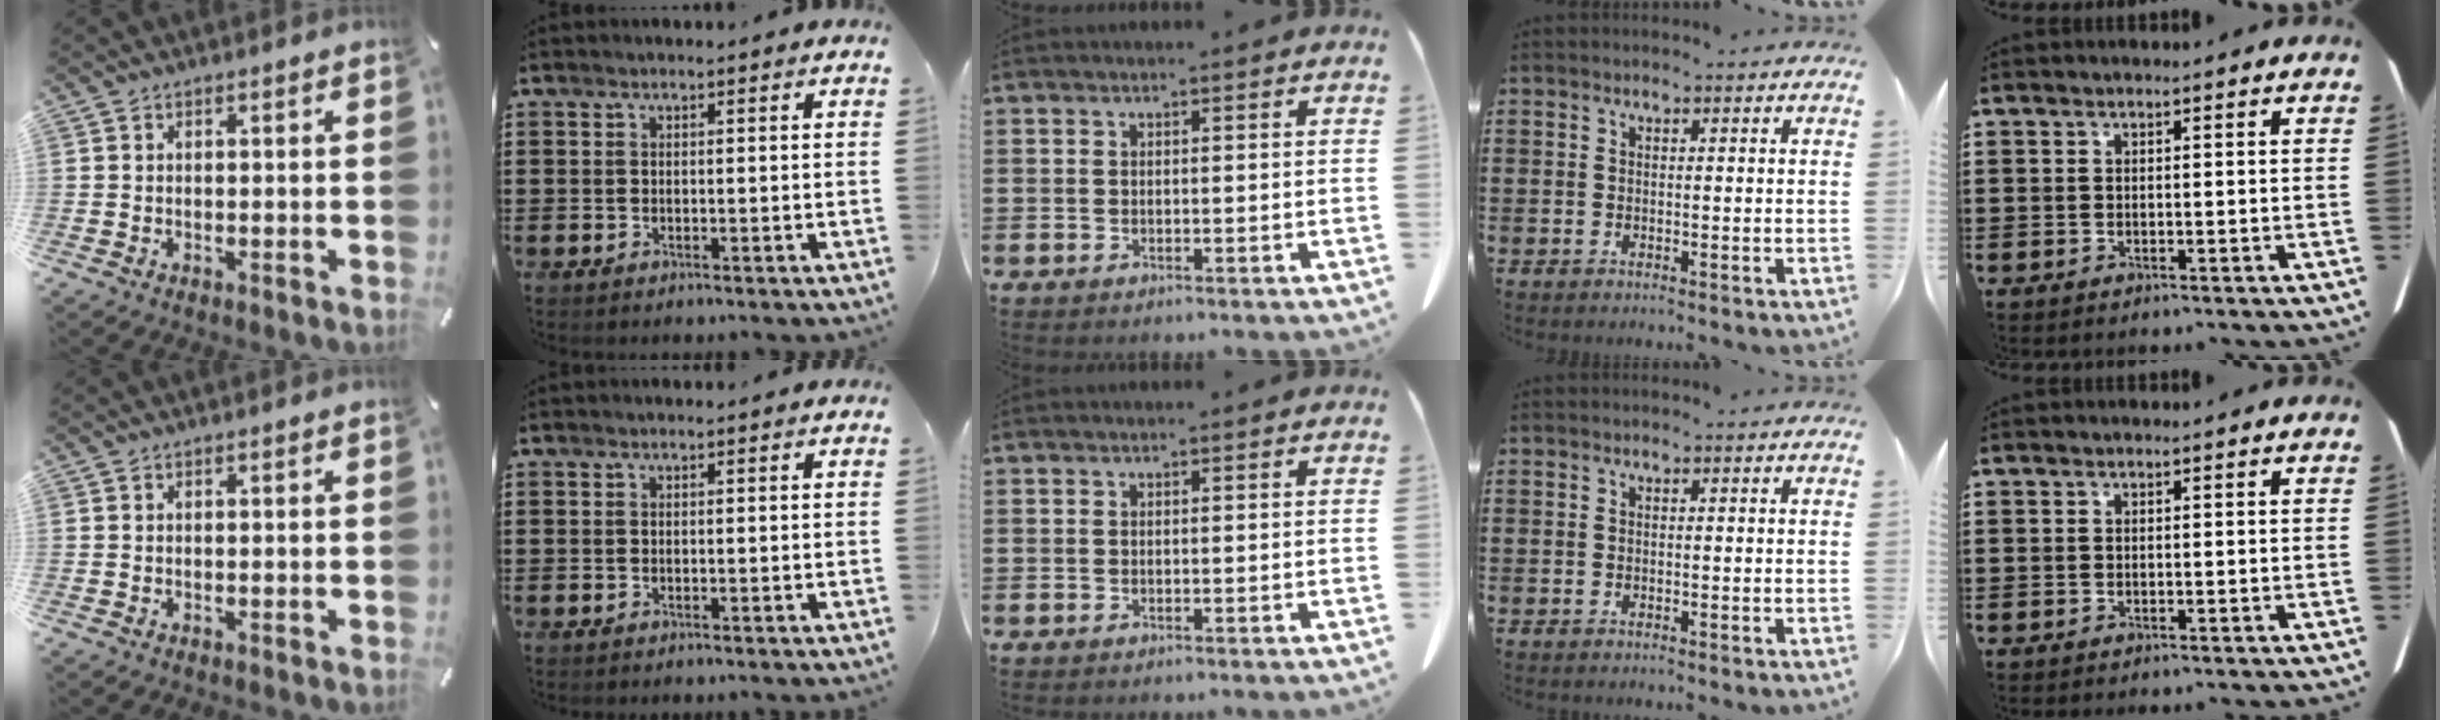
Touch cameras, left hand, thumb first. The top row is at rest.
{}